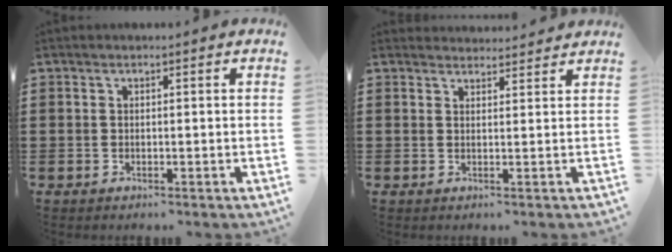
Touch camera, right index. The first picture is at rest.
{"total": 1.8, "force": [1.8, 0.0, -0.4], "torque": [0.004, 0.000, 0.036]}